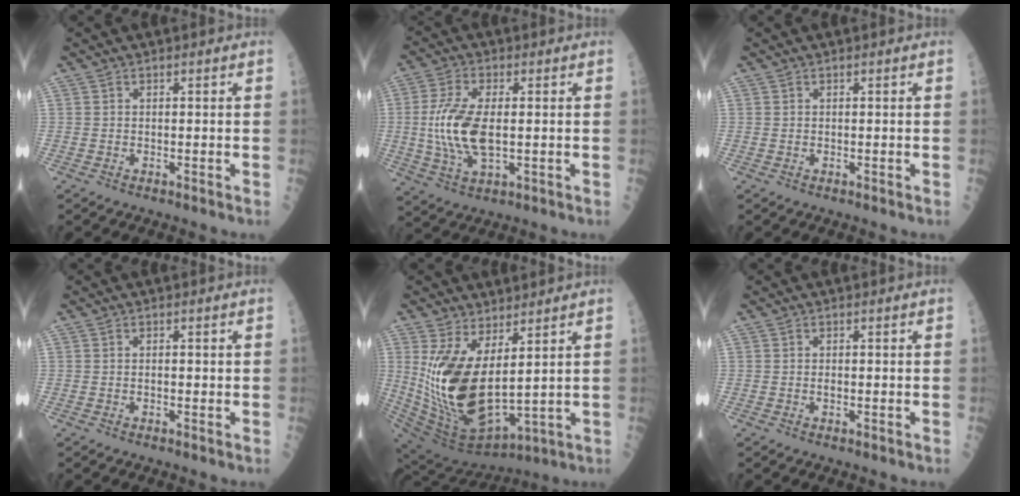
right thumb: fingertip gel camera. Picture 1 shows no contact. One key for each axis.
{"total": 11.7, "fx": -0.2, "fy": 5.1, "fz": 10.5, "tx": -0.225, "ty": -0.006, "tz": 0.000}
{"total": 0.0}
{"total": 0.8, "fx": -0.1, "fy": 0.4, "fz": 0.7, "tx": -0.012, "ty": -0.001, "tz": -0.001}
{"total": 18.8, "fx": 3.6, "fy": 8.4, "fz": 16.4, "tx": -0.326, "ty": -0.052, "tz": 0.093}
{"total": 0.9, "fx": -0.1, "fy": 0.4, "fz": 0.7, "tx": -0.013, "ty": 0.000, "tz": -0.002}